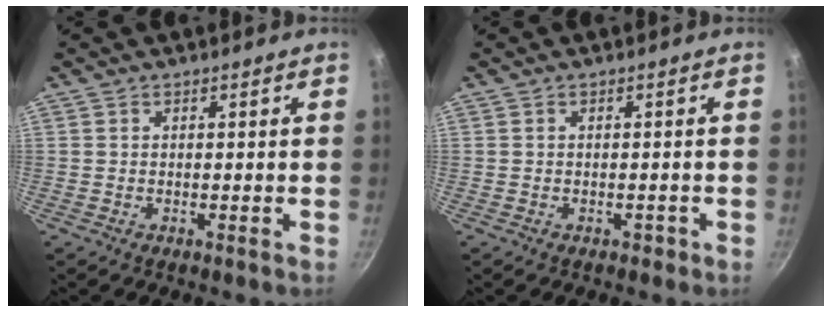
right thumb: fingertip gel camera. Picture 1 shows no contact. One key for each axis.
{"total": 0.8, "fx": -0.5, "fy": 0.6, "fz": 0.3, "tx": 0.001, "ty": 0.004, "tz": -0.008}